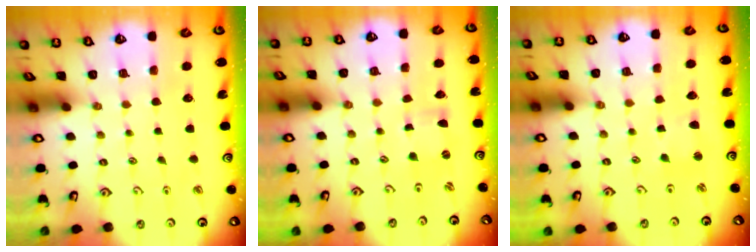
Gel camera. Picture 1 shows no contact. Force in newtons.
{"total": 0.0}
{"total": 2.0, "press": 1.9, "slide": 0.6}